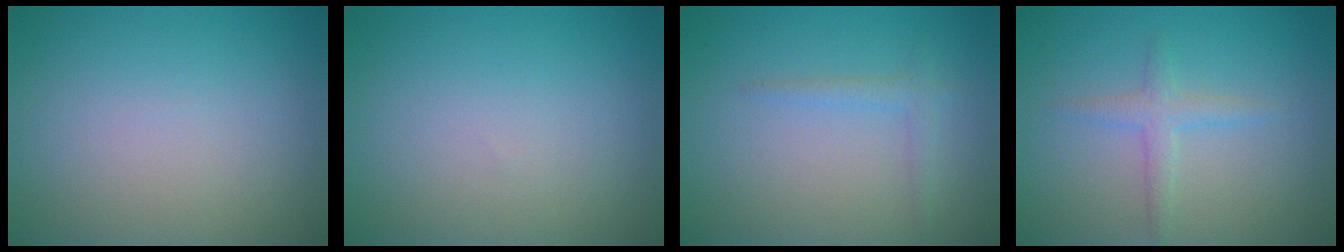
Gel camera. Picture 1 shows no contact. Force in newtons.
{"total": 0.0}
{"total": 1.3, "press": 1.3, "slide": 0.1}
{"total": 1.9, "press": 1.9, "slide": 0.1}